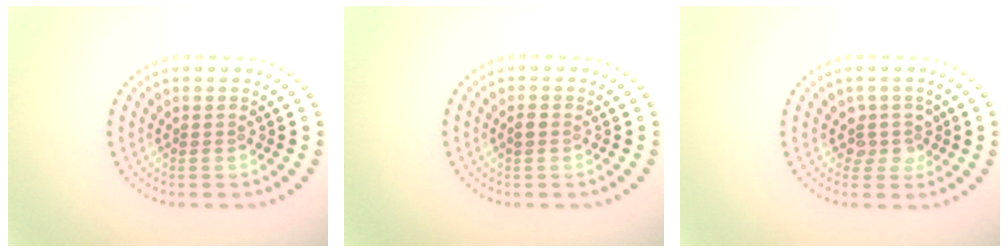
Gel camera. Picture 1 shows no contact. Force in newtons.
{"total": 0.9, "press": 0.9, "slide": 0.0}
{"total": 2.0, "press": 1.6, "slide": 1.2}